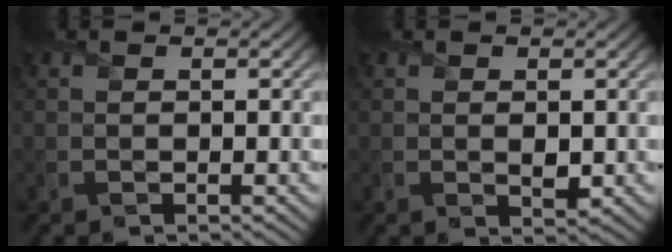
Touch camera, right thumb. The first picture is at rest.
{"total": 1.3, "force": [0.1, 0.8, 1.1], "torque": [-0.021, -0.002, 0.005]}